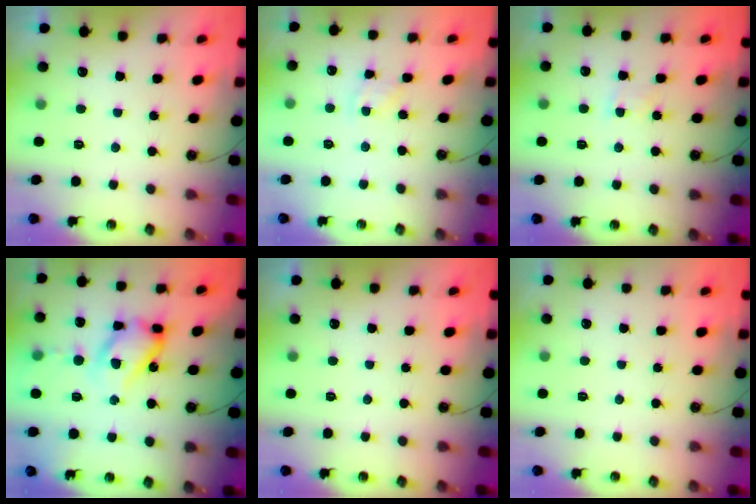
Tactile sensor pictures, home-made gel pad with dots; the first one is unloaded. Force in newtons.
{"total": 3.9, "press": 3.9, "slide": 0.5}
{"total": 3.1, "press": 3.1, "slide": 0.5}
{"total": 16.0, "press": 15.9, "slide": 1.8}
{"total": 0.0}
{"total": 0.0}